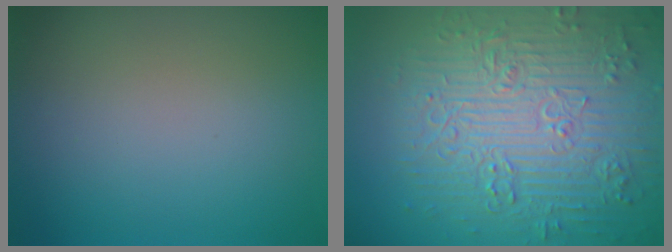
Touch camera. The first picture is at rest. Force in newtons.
{"total": 9.1, "press": 6.6, "slide": 6.3}